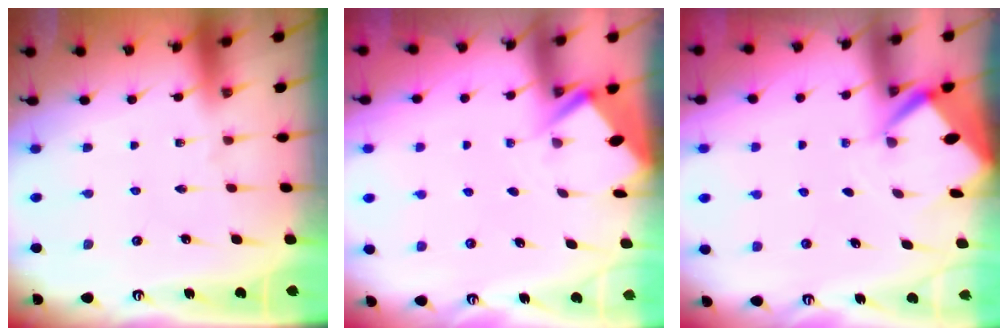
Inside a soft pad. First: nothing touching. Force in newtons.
{"total": 3.0, "press": 3.0, "slide": 0.4}
{"total": 3.2, "press": 3.2, "slide": 0.2}